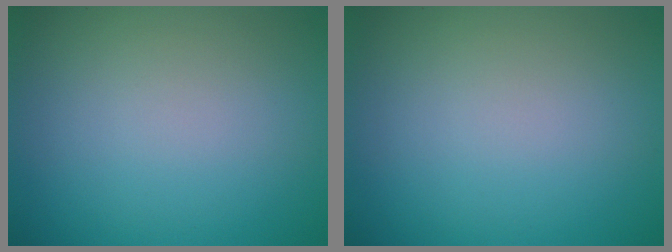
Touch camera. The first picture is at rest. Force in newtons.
{"total": 0.0}